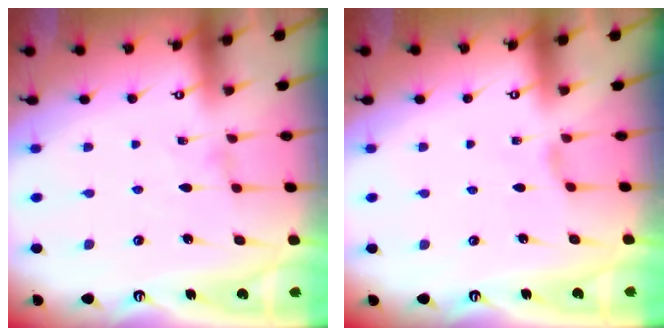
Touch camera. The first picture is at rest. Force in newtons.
{"total": 1.9, "press": 1.8, "slide": 0.5}